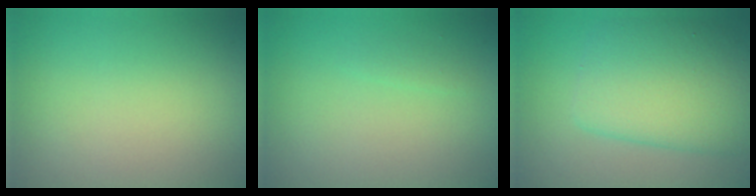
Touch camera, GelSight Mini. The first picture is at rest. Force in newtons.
{"total": 0.6, "press": 0.6, "slide": 0.1}
{"total": 6.7, "press": 6.7, "slide": 0.1}